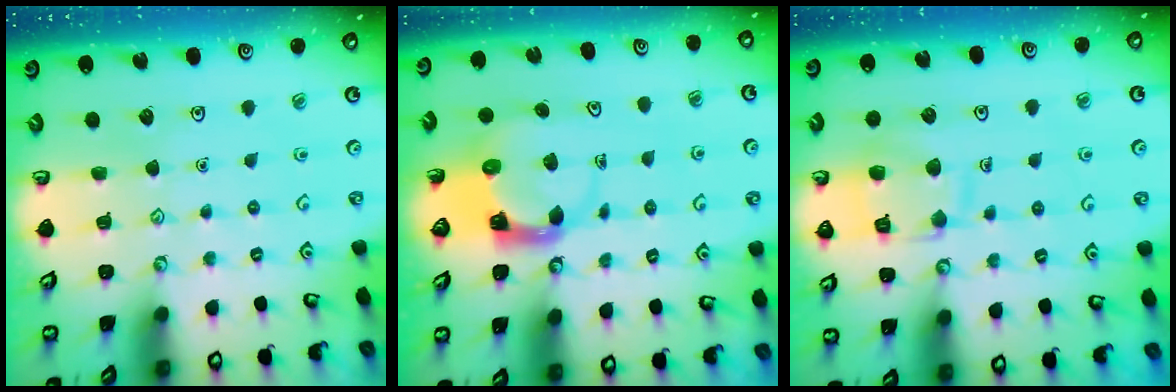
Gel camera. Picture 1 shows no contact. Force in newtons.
{"total": 3.9, "press": 3.8, "slide": 0.4}
{"total": 11.4, "press": 11.3, "slide": 1.0}